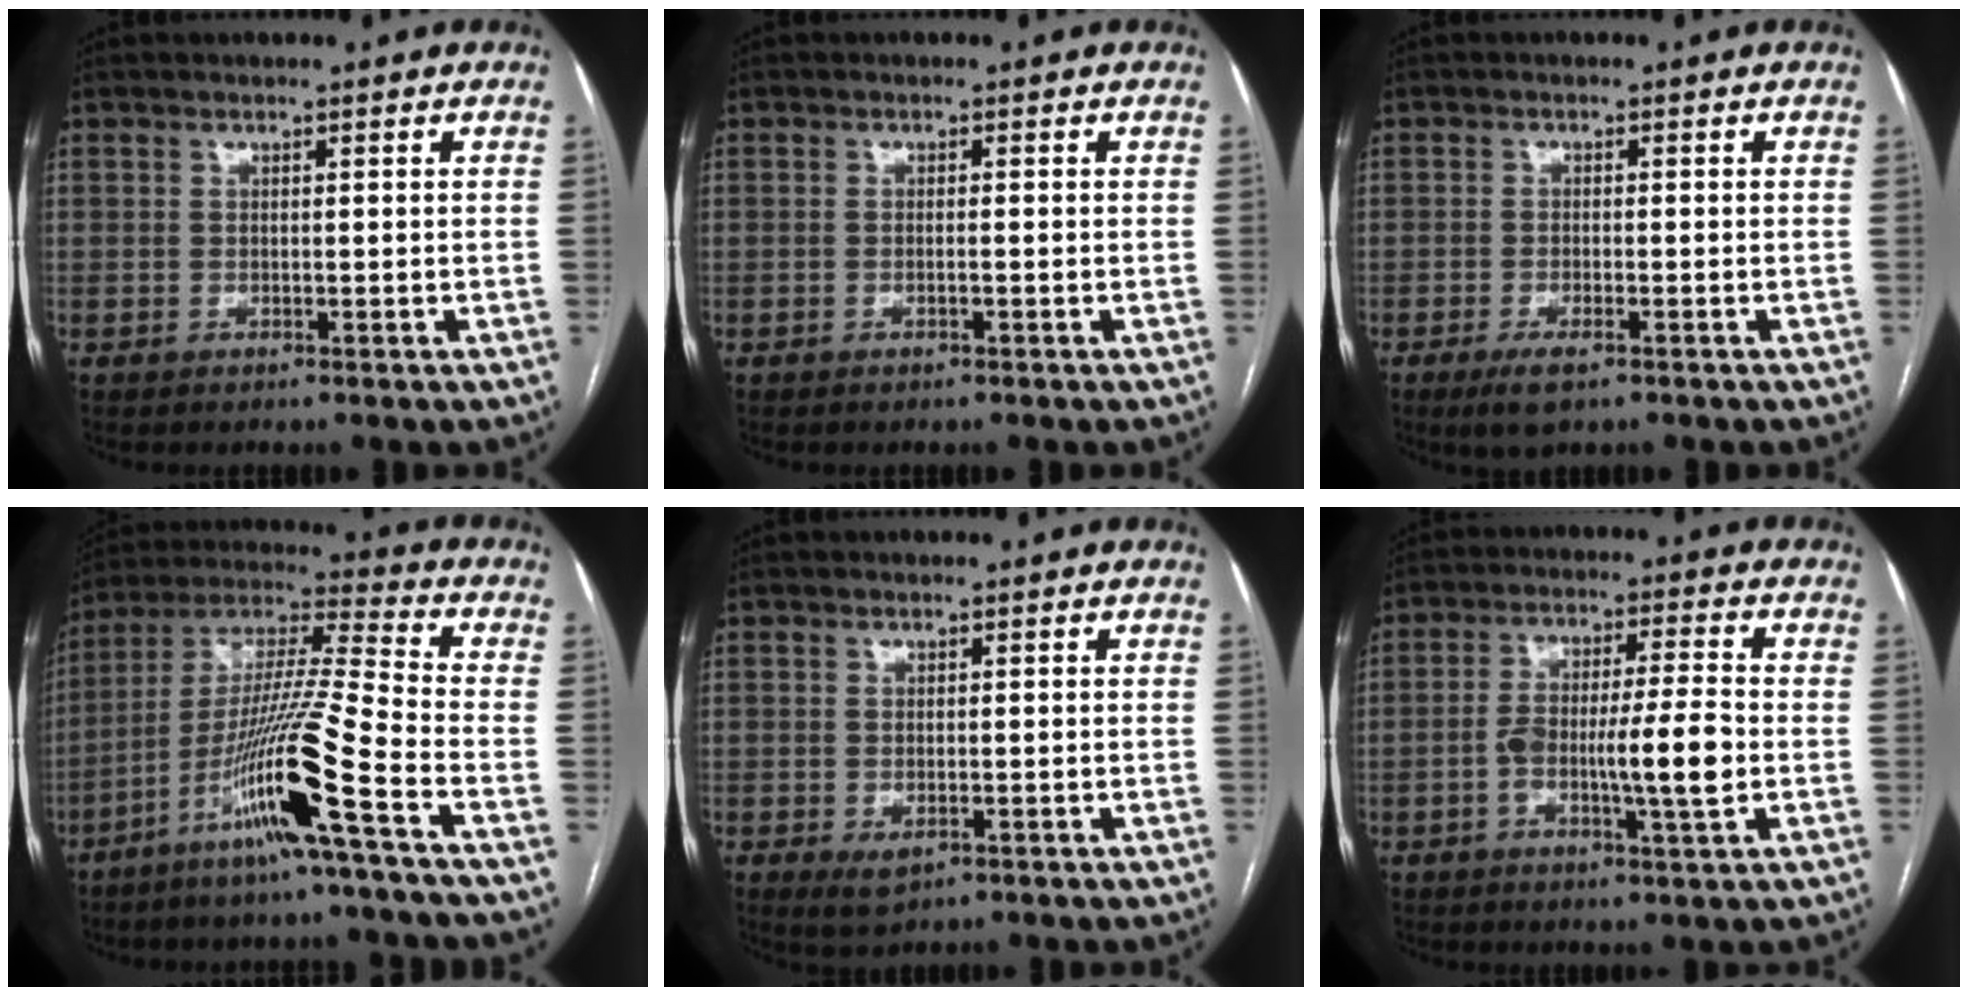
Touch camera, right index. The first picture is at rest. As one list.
[{"total": 0.5, "force": [-0.2, 0.0, 0.5], "torque": [-0.009, 0.001, -0.003]}, {"total": 3.8, "force": [-2.4, 1.0, 2.9], "torque": [-0.061, -0.007, -0.037]}, {"total": 16.1, "force": [-7.8, -1.7, 14.0], "torque": [-0.276, -0.019, -0.150]}, {"total": 2.7, "force": [-1.1, 1.4, 2.1], "torque": [-0.037, -0.004, -0.008]}, {"total": 9.7, "force": [-2.0, 0.9, 9.5], "torque": [-0.167, 0.007, -0.036]}]